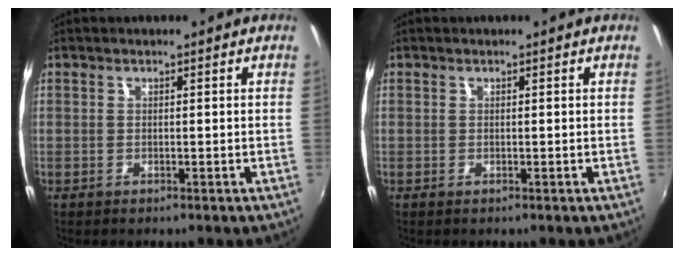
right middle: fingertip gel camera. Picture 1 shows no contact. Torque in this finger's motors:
{"motor_torque": [-0.15, -0.04, 0.00, 0.00]}